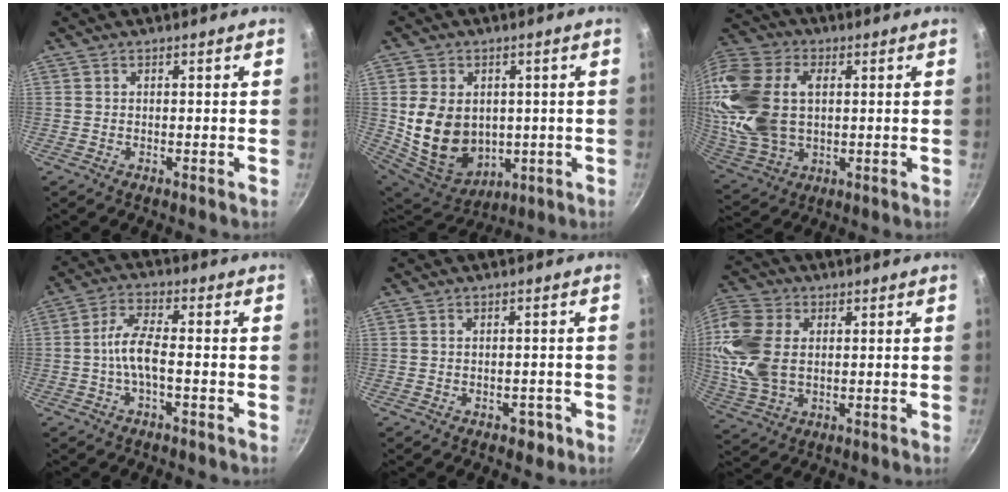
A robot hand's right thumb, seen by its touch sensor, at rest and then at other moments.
{"total": 15.9, "force": [0.6, 12.5, 9.9], "torque": [-0.171, -0.019, 0.035]}
{"total": 24.1, "force": [3.8, 16.4, 17.2], "torque": [-0.378, 0.011, 0.077]}
{"total": 5.9, "force": [-1.8, 2.1, 5.3], "torque": [-0.115, 0.025, -0.043]}
{"total": 2.7, "force": [-1.4, 1.8, 1.4], "torque": [-0.001, 0.020, -0.005]}
{"total": 13.9, "force": [1.5, 9.5, 10.0], "torque": [-0.197, -0.002, 0.028]}